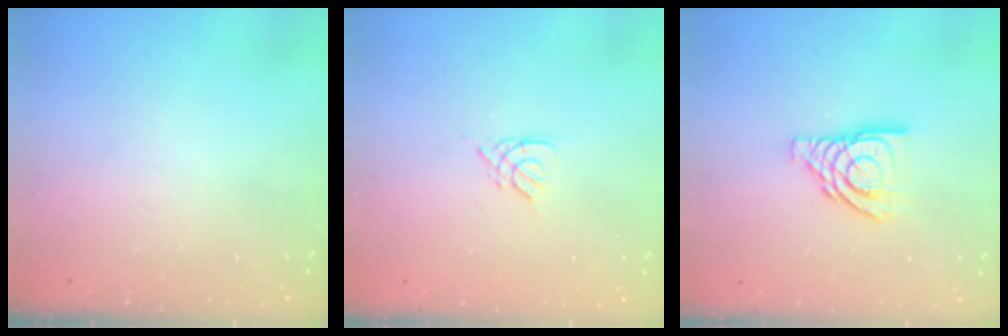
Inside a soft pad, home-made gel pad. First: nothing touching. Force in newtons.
{"total": 2.7, "press": 2.7, "slide": 0.5}
{"total": 12.4, "press": 12.3, "slide": 1.3}